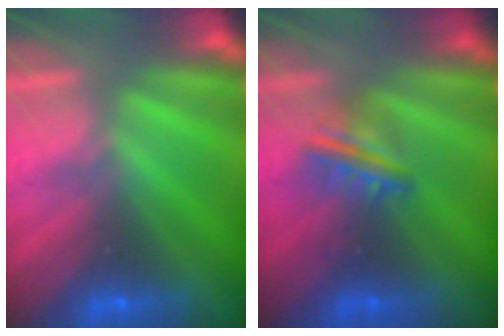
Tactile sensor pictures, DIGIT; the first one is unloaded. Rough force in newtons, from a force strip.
{"total": 2.8}